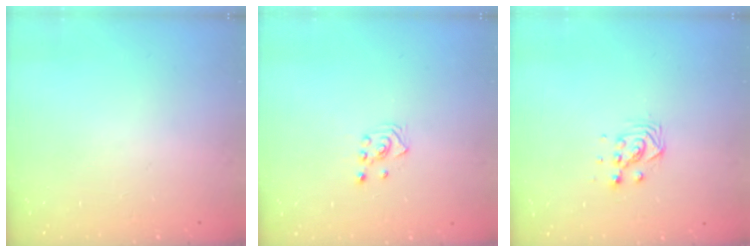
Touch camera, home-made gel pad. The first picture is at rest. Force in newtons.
{"total": 2.6, "press": 2.4, "slide": 0.9}
{"total": 3.7, "press": 3.7, "slide": 0.3}